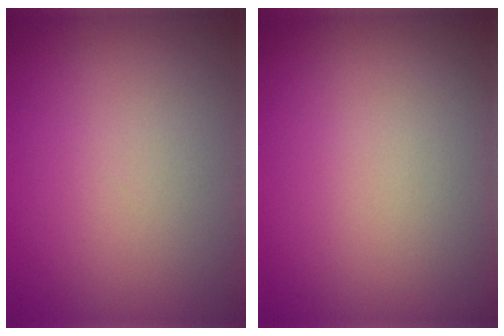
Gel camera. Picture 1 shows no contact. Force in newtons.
{"total": 0.0}